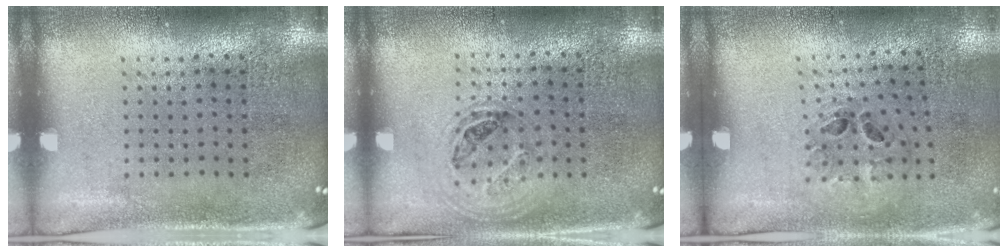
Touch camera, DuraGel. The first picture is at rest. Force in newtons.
{"total": 1.0, "press": 0.9, "slide": 0.4}
{"total": 1.3, "press": 0.7, "slide": 1.1}